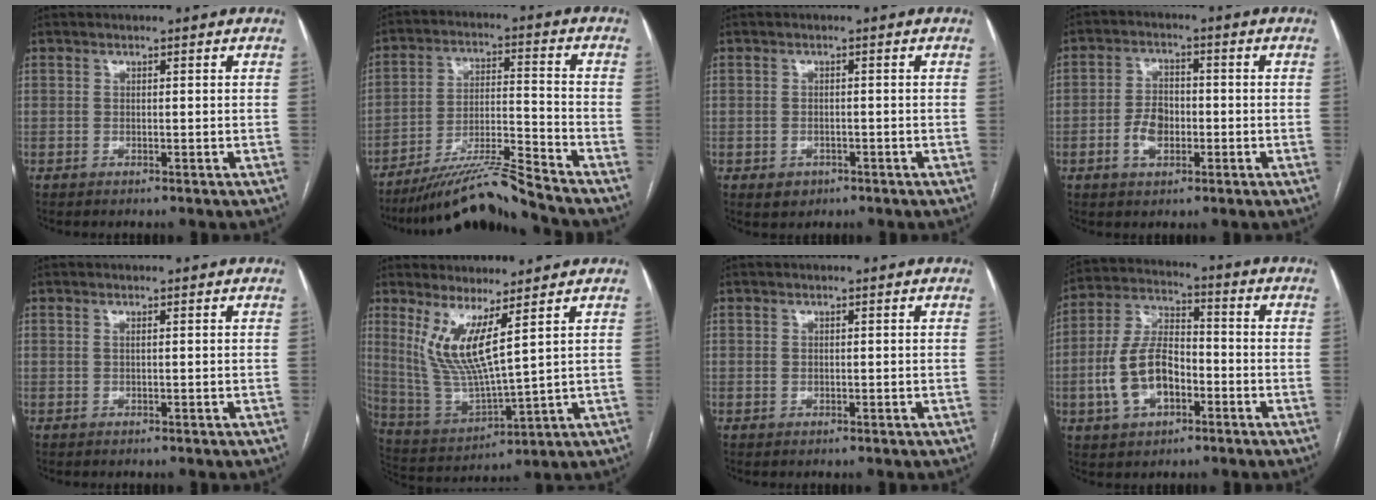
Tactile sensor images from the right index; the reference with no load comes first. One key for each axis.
{"total": 11.3, "fx": -10.4, "fy": -1.8, "fz": 4.0, "tx": -0.062, "ty": 0.007, "tz": -0.185}
{"total": 2.5, "fx": -1.1, "fy": 2.0, "fz": 1.0, "tx": -0.013, "ty": 0.003, "tz": -0.006}
{"total": 5.5, "fx": -1.5, "fy": 3.4, "fz": 4.0, "tx": -0.081, "ty": 0.010, "tz": -0.027}
{"total": 0.5, "fx": 0.2, "fy": 0.0, "fz": 0.5, "tx": -0.013, "ty": -0.001, "tz": 0.004}
{"total": 9.7, "fx": 4.5, "fy": 0.6, "fz": 8.6, "tx": -0.190, "ty": -0.024, "tz": 0.102}
{"total": 0.5, "fx": 0.1, "fy": 0.5, "fz": 0.2, "tx": 0.000, "ty": 0.001, "tz": 0.001}
{"total": 11.2, "fx": -3.3, "fy": 6.1, "fz": 8.8, "tx": -0.192, "ty": 0.018, "tz": -0.061}